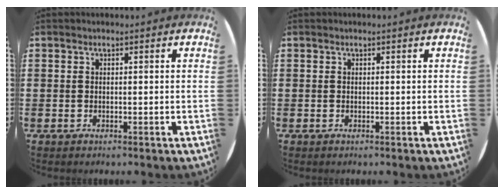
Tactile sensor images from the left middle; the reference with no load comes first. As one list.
[{"total": 0.0}]